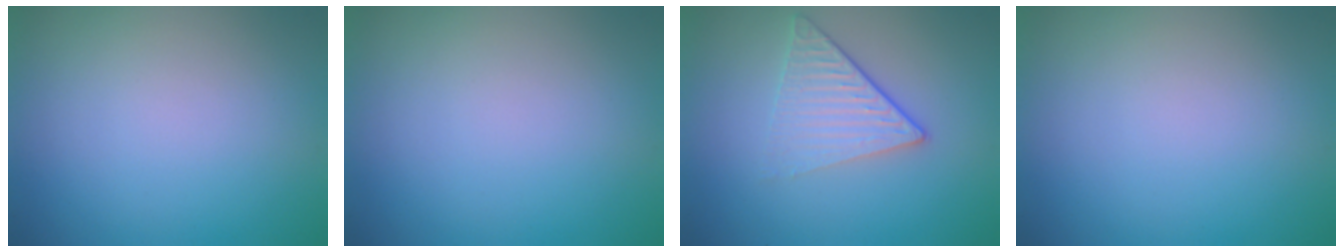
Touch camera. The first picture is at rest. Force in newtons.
{"total": 0.0}
{"total": 3.7, "press": 2.7, "slide": 2.6}
{"total": 0.0}